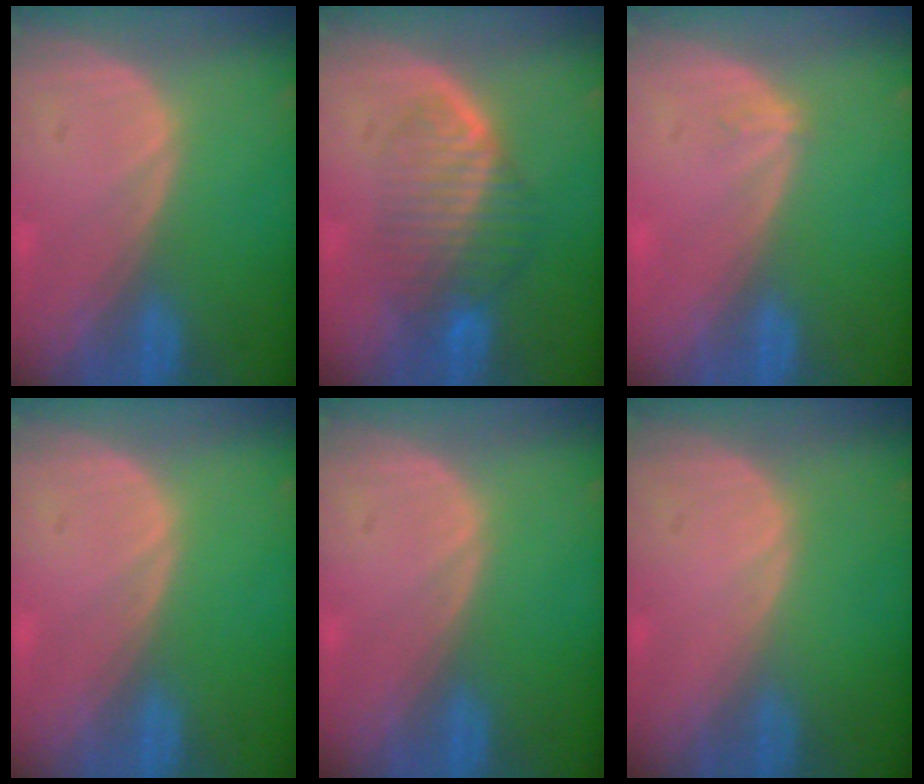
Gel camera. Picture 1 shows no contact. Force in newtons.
{"total": 7.4, "press": 6.8, "slide": 3.0}
{"total": 0.9, "press": 0.6, "slide": 0.6}
{"total": 0.0}
{"total": 0.0}
{"total": 0.0}